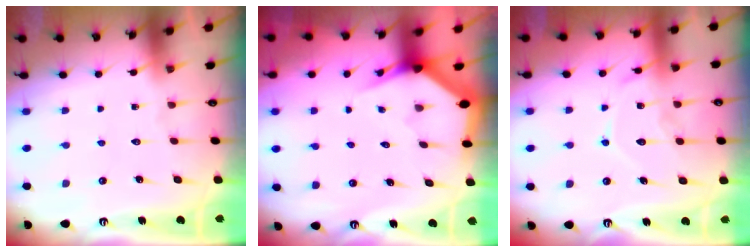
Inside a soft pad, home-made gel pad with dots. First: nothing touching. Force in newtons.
{"total": 4.1, "press": 4.1, "slide": 0.3}
{"total": 12.8, "press": 12.8, "slide": 1.0}